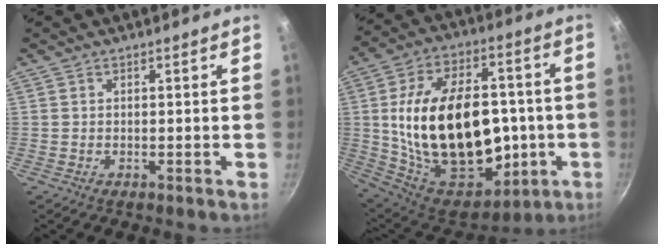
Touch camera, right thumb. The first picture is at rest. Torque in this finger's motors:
{"motor_torque": [0.92, 3.59, 2.63, -0.14, 0.81]}